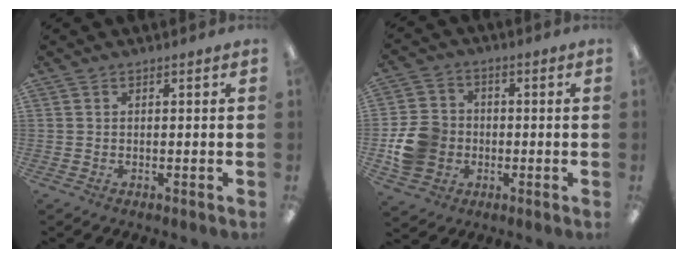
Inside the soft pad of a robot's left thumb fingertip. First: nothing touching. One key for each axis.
{"total": 10.7, "fx": -1.7, "fy": 9.5, "fz": 4.6, "tx": -0.088, "ty": 0.021, "tz": -0.025}